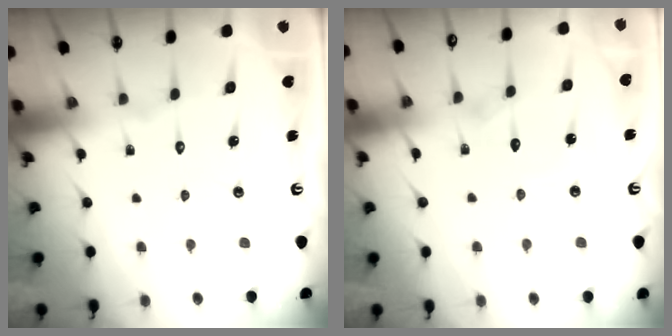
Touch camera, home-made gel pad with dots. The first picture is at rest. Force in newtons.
{"total": 4.2, "press": 4.2, "slide": 0.4}